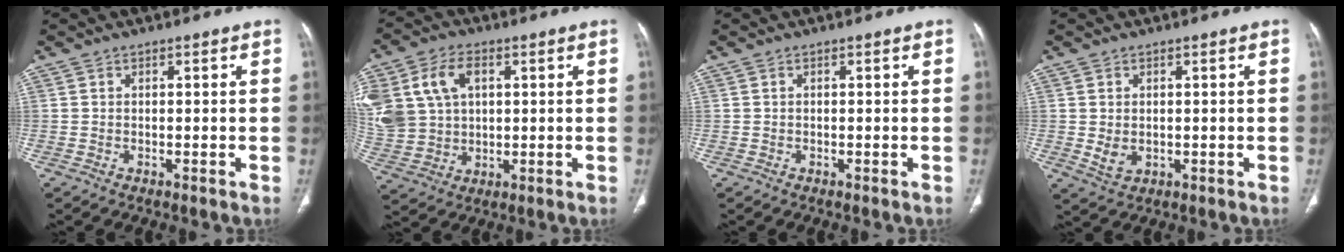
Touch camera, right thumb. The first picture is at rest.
{"total": 17.1, "force": [4.7, 12.7, 10.4], "torque": [-0.242, 0.013, 0.104]}
{"total": 0.0}
{"total": 3.2, "force": [0.0, 2.3, 2.3], "torque": [-0.041, -0.005, 0.011]}